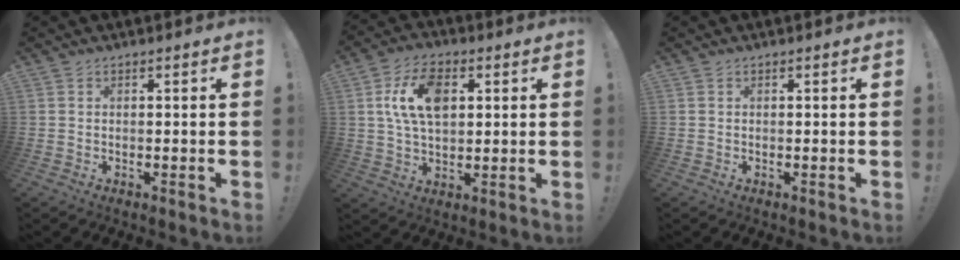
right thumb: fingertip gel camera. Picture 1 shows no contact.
{"total": 12.9, "force": [3.3, 8.0, 9.6], "torque": [-0.173, 0.009, 0.059]}
{"total": 0.0}